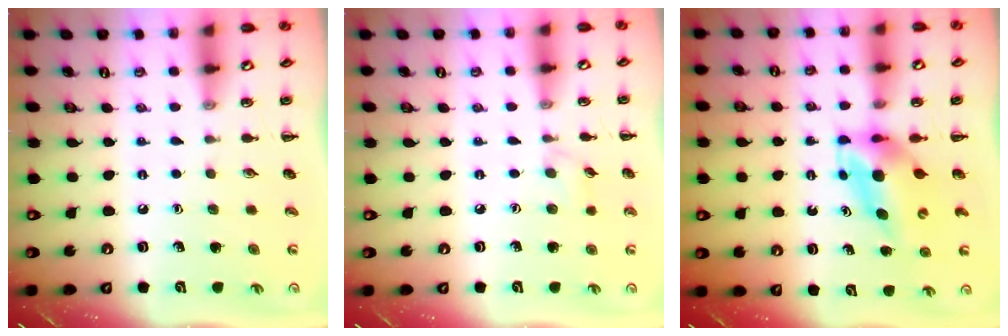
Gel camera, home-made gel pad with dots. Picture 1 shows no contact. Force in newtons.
{"total": 3.9, "press": 3.6, "slide": 1.5}
{"total": 5.1, "press": 5.0, "slide": 1.0}